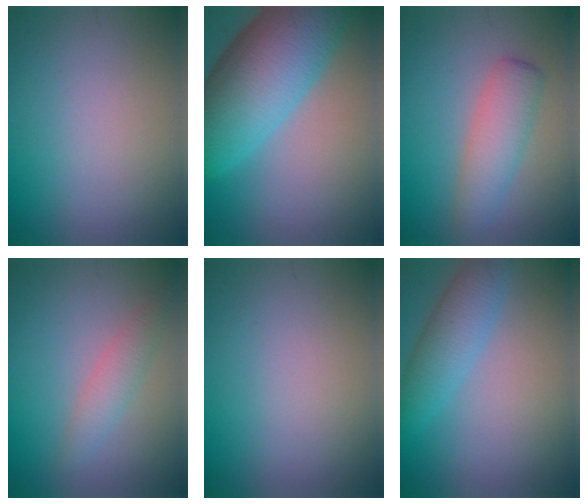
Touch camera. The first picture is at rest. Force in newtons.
{"total": 11.8, "press": 11.8, "slide": 0.3}
{"total": 3.7, "press": 3.7, "slide": 0.1}
{"total": 2.1, "press": 2.1, "slide": 0.1}
{"total": 0.0}
{"total": 3.8, "press": 3.8, "slide": 0.1}